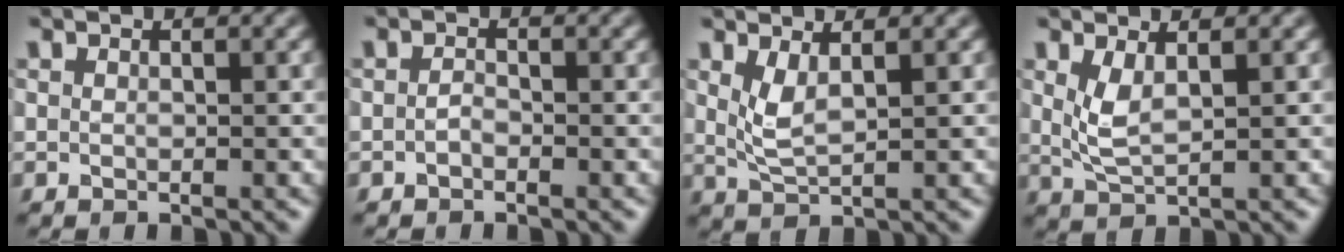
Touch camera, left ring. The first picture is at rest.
{"total": 0.8, "force": [-0.4, 0.4, 0.5], "torque": [-0.012, 0.001, -0.009]}
{"total": 2.4, "force": [1.1, 0.6, 2.0], "torque": [-0.046, -0.008, 0.026]}
{"total": 2.5, "force": [1.0, 0.8, 2.2], "torque": [-0.053, -0.006, 0.025]}